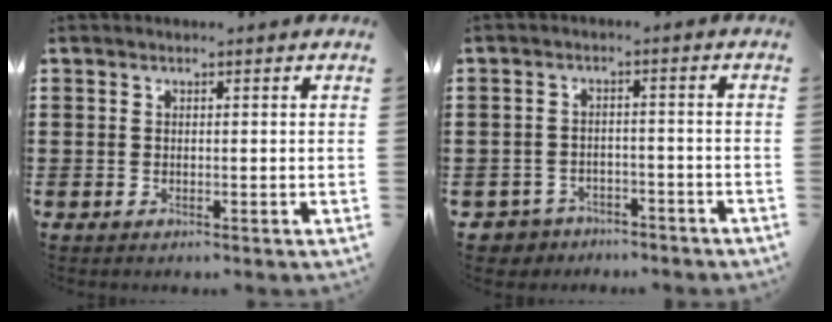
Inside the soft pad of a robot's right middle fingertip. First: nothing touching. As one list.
[{"total": 3.4, "force": [-3.3, 0.9, -0.3], "torque": [-0.004, 0.000, -0.071]}]